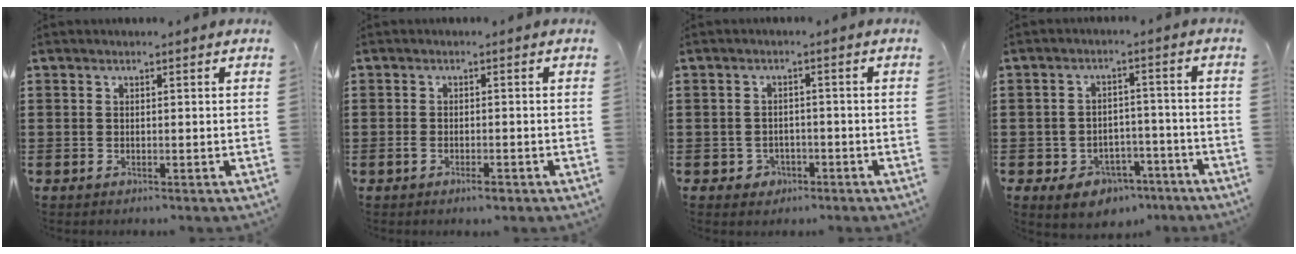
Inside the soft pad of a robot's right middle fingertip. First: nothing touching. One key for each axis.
{"total": 0.8, "fx": -0.6, "fy": 0.3, "fz": 0.6, "tx": -0.014, "ty": -0.005, "tz": -0.009}
{"total": 1.7, "fx": -1.1, "fy": 1.3, "fz": 0.3, "tx": -0.011, "ty": 0.001, "tz": -0.027}
{"total": 4.8, "fx": -3.9, "fy": 2.4, "fz": 1.3, "tx": -0.031, "ty": 0.016, "tz": -0.078}